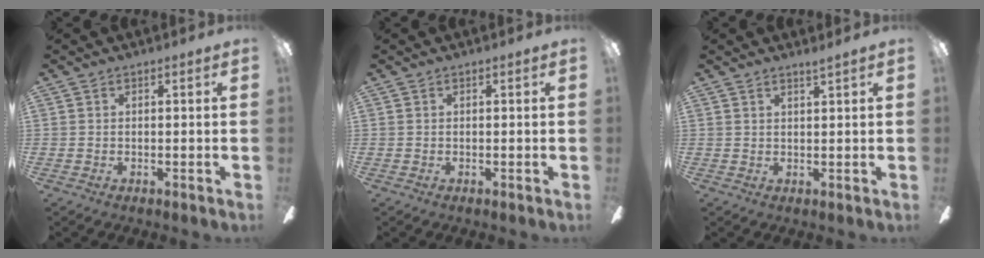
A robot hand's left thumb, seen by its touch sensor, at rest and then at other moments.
{"total": 0.0}
{"total": 1.5, "force": [1.4, -0.4, 0.2], "torque": [-0.006, -0.007, 0.026]}